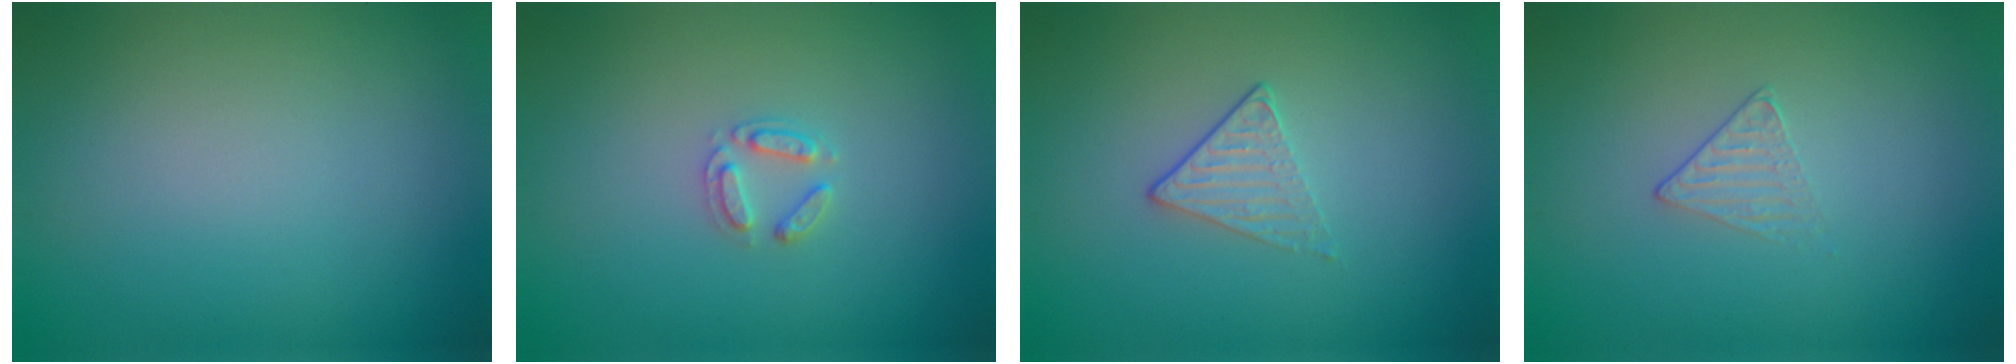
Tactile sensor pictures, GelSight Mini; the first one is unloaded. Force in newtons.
{"total": 1.7, "press": 1.7, "slide": 0.2}
{"total": 1.4, "press": 1.1, "slide": 0.9}
{"total": 1.1, "press": 0.5, "slide": 1.0}